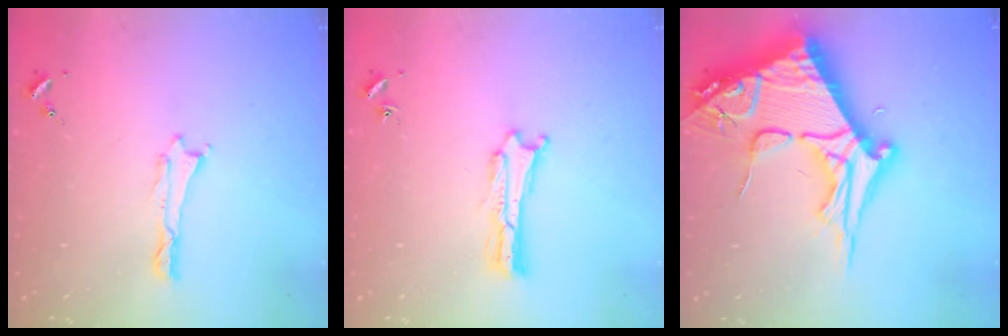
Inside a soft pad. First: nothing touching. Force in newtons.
{"total": 0.9, "press": 0.9, "slide": 0.2}
{"total": 15.2, "press": 15.1, "slide": 1.8}